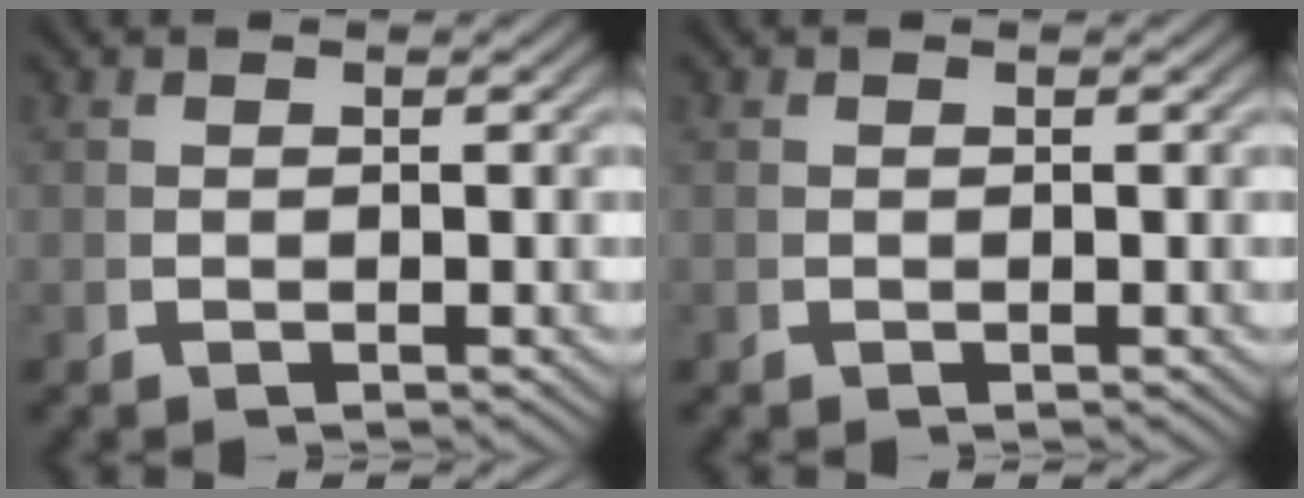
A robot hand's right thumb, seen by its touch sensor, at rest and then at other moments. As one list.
[{"total": 0.0}]